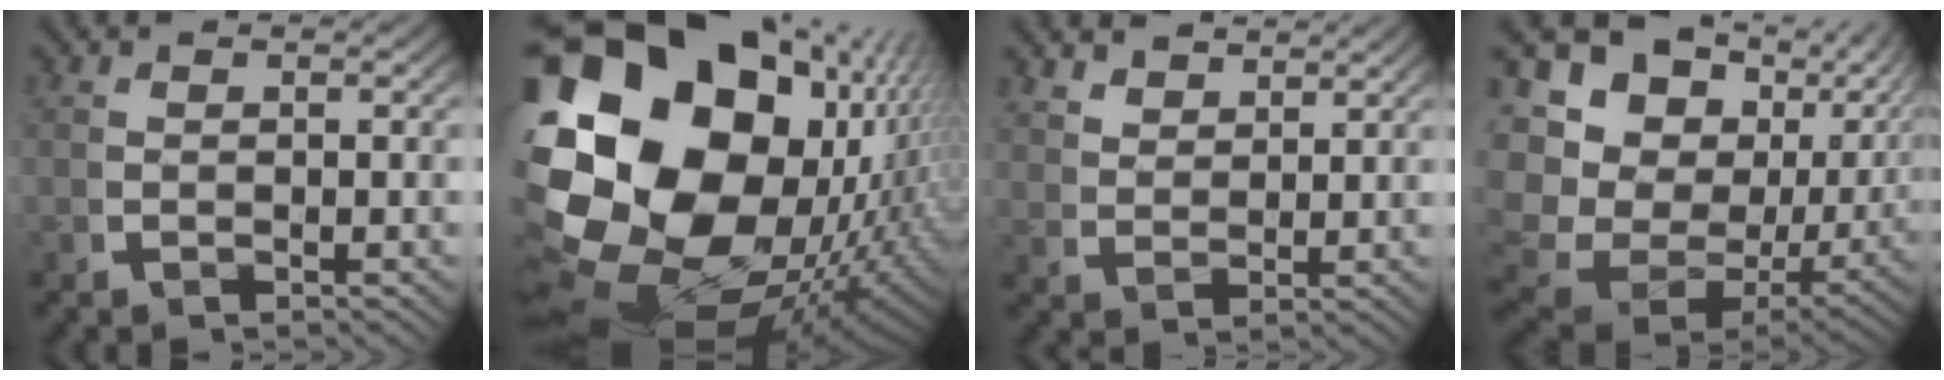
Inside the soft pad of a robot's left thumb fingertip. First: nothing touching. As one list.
[{"total": 29.9, "force": [-2.1, 21.4, 20.8], "torque": [-0.420, -0.092, 0.001]}, {"total": 3.5, "force": [3.4, 0.8, 0.6], "torque": [-0.005, 0.001, 0.068]}, {"total": 17.5, "force": [1.1, 13.5, 11.2], "torque": [-0.215, -0.024, 0.012]}]